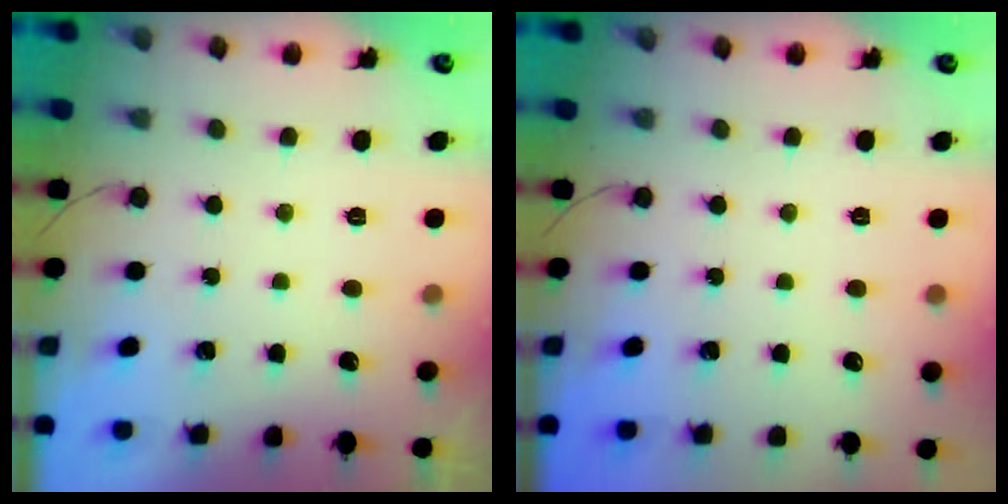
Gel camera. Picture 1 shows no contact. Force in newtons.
{"total": 0.0}